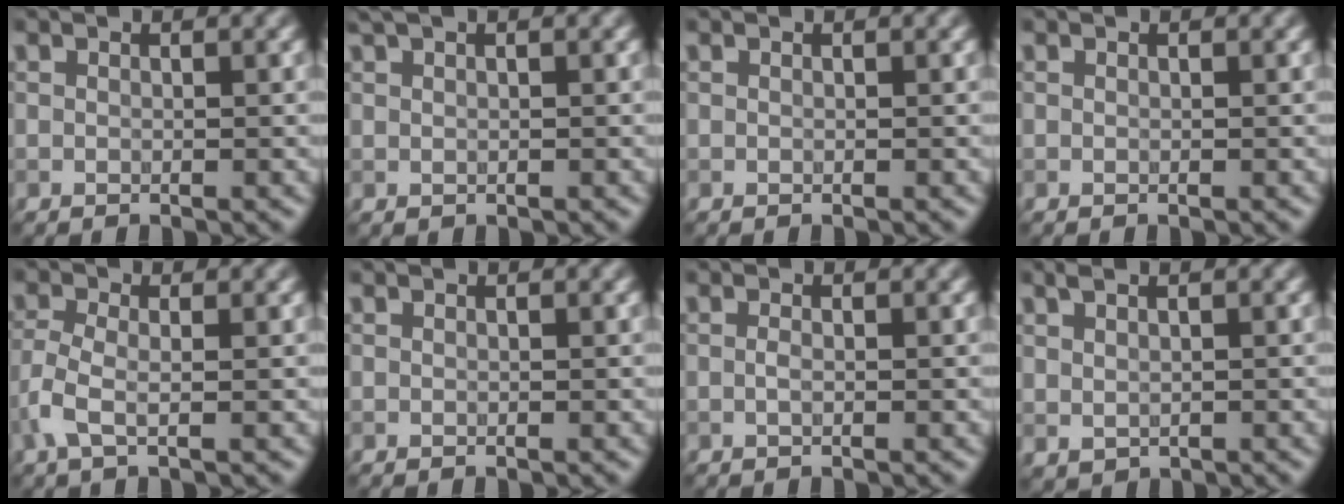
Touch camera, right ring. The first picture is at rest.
{"total": 1.4, "force": [1.0, 0.4, 0.9], "torque": [-0.020, 0.003, 0.020]}
{"total": 0.0}
{"total": 0.0}
{"total": 2.8, "force": [-1.1, 1.0, 2.4], "torque": [-0.064, -0.003, -0.029]}
{"total": 0.0}
{"total": 0.7, "force": [-0.3, 0.2, 0.6], "torque": [-0.015, -0.003, -0.007]}
{"total": 1.4, "force": [0.8, 0.7, 0.9], "torque": [-0.023, -0.002, 0.019]}